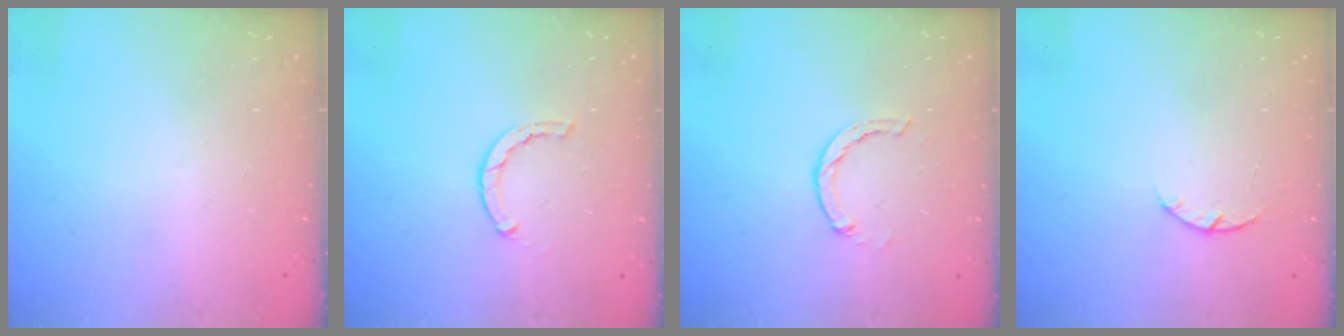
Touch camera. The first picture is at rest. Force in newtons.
{"total": 1.7, "press": 1.6, "slide": 0.3}
{"total": 2.7, "press": 2.7, "slide": 0.5}
{"total": 2.9, "press": 2.9, "slide": 0.5}